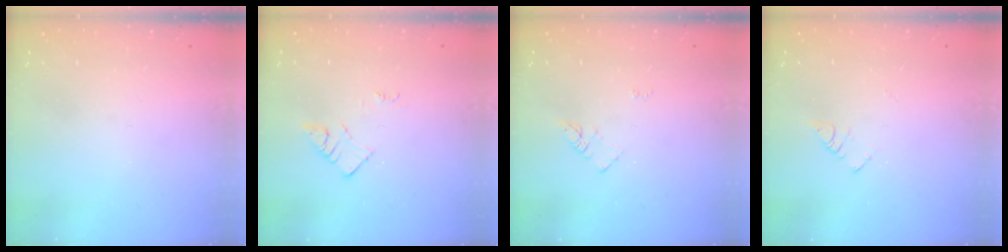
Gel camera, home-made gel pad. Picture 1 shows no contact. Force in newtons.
{"total": 3.0, "press": 3.0, "slide": 0.4}
{"total": 3.8, "press": 3.8, "slide": 0.4}
{"total": 3.9, "press": 3.9, "slide": 0.4}